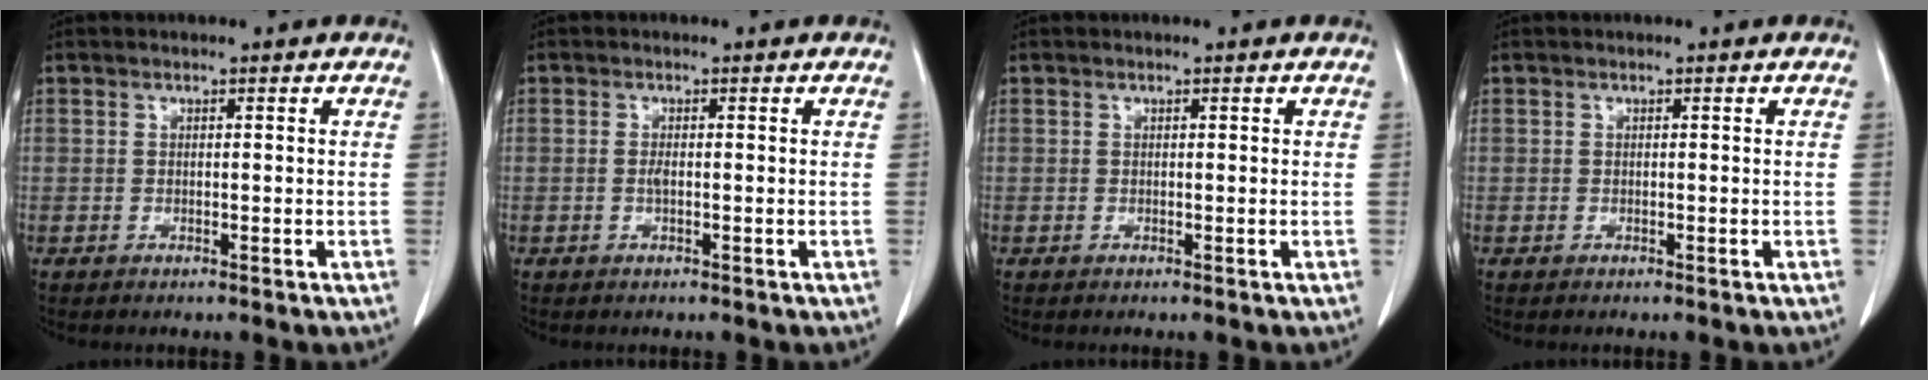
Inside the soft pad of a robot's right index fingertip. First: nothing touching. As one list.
[{"total": 0.9, "force": [-0.2, 0.2, 0.8], "torque": [-0.020, 0.000, -0.004]}, {"total": 0.0}, {"total": 0.0}]